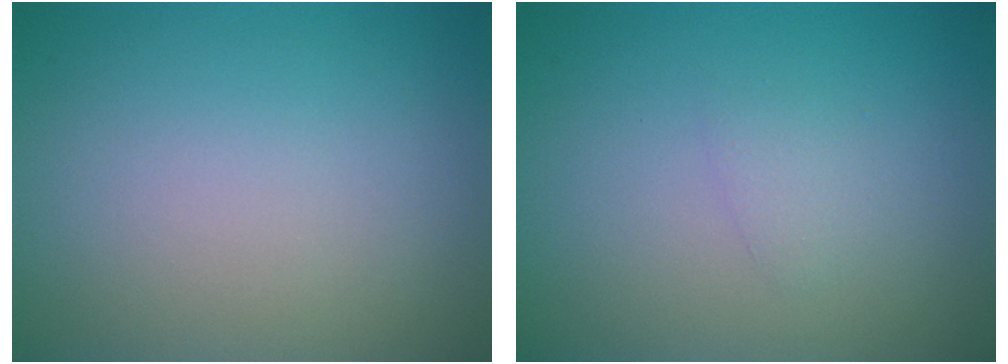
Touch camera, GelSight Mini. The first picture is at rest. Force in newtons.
{"total": 0.9, "press": 0.9, "slide": 0.0}